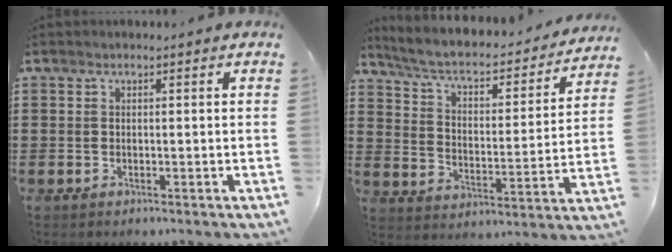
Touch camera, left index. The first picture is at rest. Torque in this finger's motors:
{"motor_torque": [0.78, -1.36, 0.32, 0.07]}